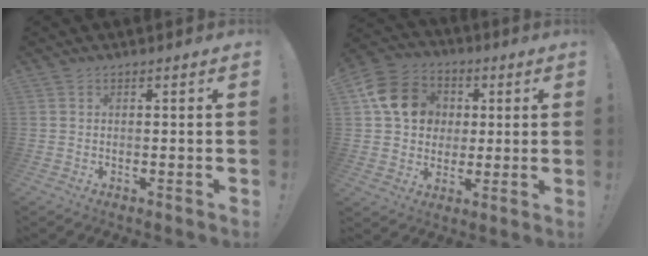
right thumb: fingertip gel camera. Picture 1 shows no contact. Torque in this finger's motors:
{"motor_torque": [0.85, 1.88, 0.30, -0.07, 0.05]}